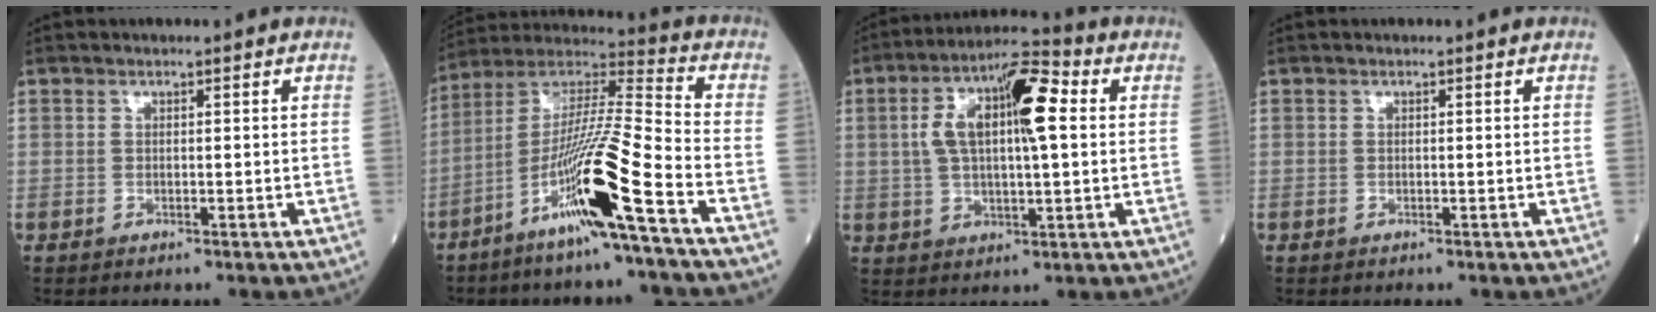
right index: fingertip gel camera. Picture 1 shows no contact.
{"total": 16.3, "force": [-7.8, -0.9, 14.3], "torque": [-0.281, -0.017, -0.148]}
{"total": 12.7, "force": [2.6, 3.3, 12.0], "torque": [-0.224, 0.034, 0.039]}
{"total": 0.0}